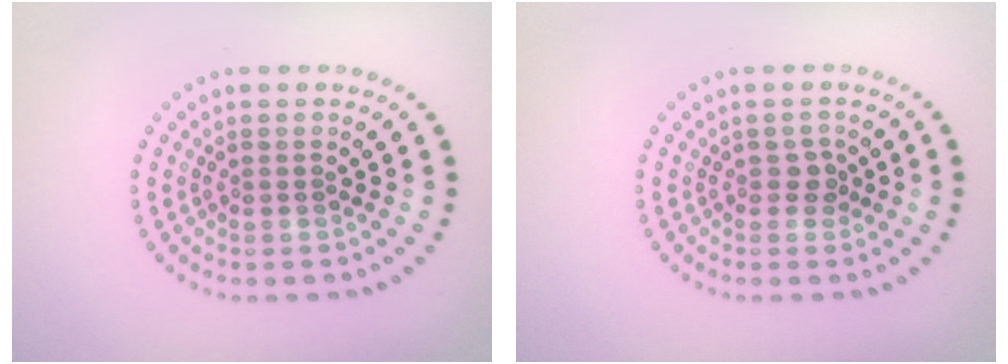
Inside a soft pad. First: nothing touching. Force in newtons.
{"total": 1.2, "press": 1.1, "slide": 0.5}